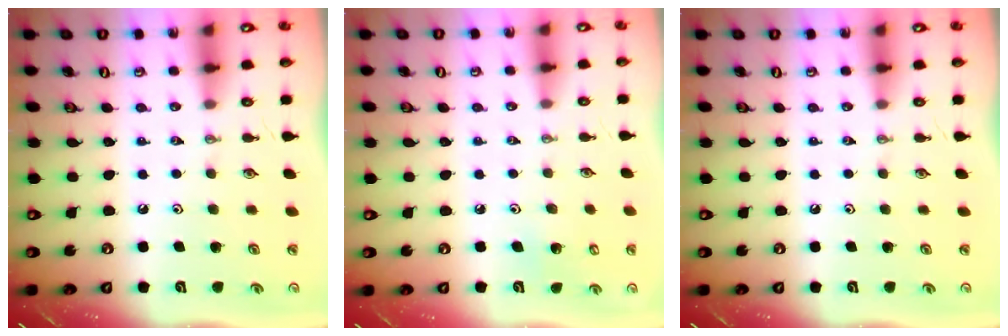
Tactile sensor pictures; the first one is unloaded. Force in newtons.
{"total": 4.2, "press": 4.2, "slide": 0.3}
{"total": 0.0}